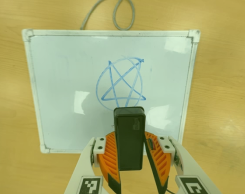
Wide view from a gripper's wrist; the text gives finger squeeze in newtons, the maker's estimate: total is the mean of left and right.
{"total": 5.0, "left": 4.8, "right": 5.2}